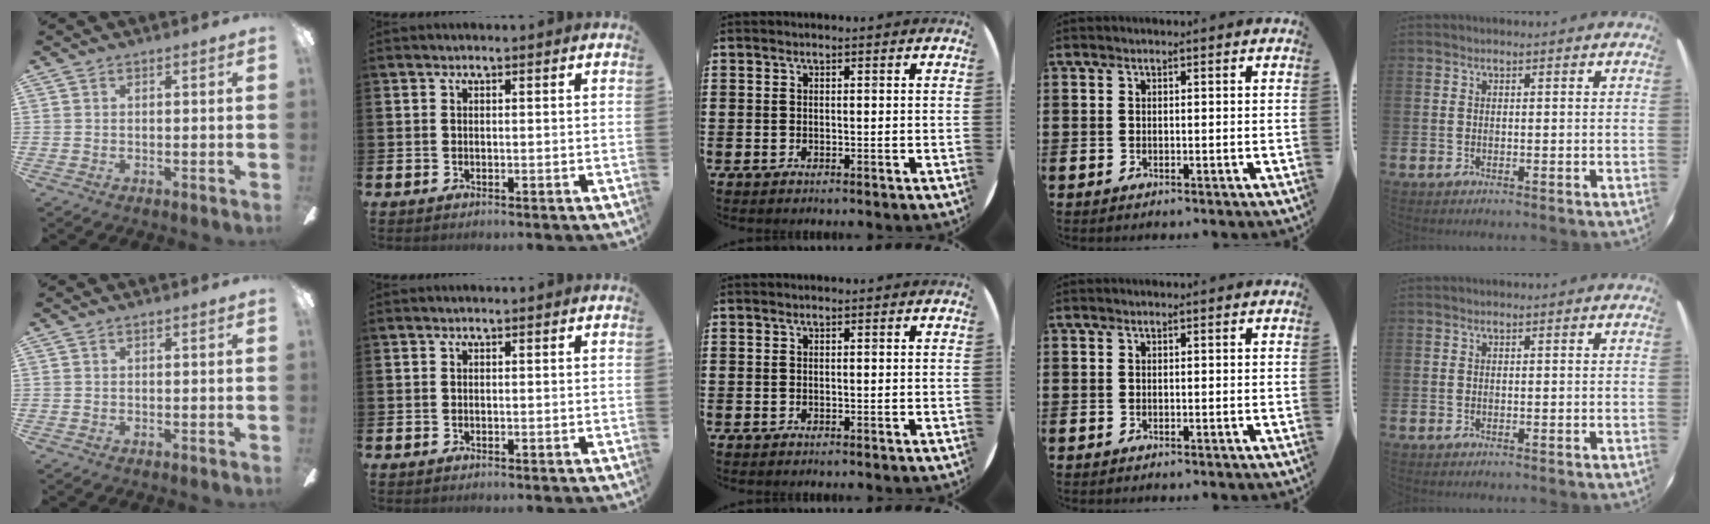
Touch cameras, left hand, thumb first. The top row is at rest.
{}